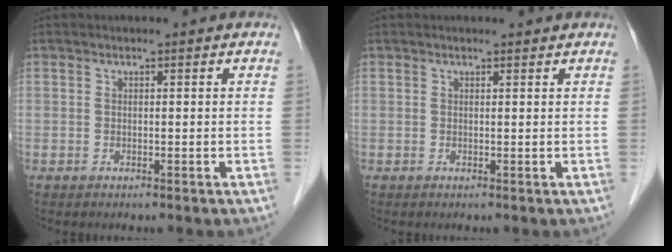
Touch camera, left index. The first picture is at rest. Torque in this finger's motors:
{"motor_torque": [0.61, -0.54, 0.06, -0.01]}